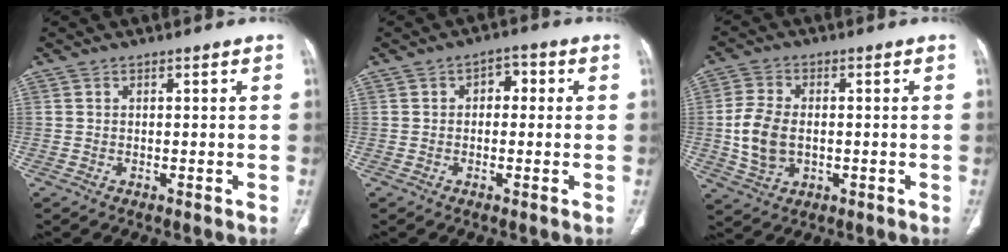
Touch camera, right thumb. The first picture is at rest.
{"total": 3.5, "force": [0.4, 2.5, 2.5], "torque": [-0.016, 0.013, -0.003]}
{"total": 8.8, "force": [-0.6, 5.9, 6.5], "torque": [-0.131, 0.003, -0.009]}